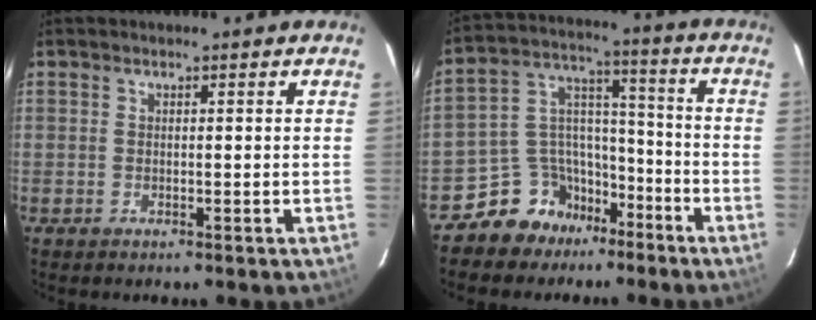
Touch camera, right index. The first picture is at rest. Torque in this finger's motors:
{"motor_torque": [-0.34, -0.38, -0.35, -0.10]}